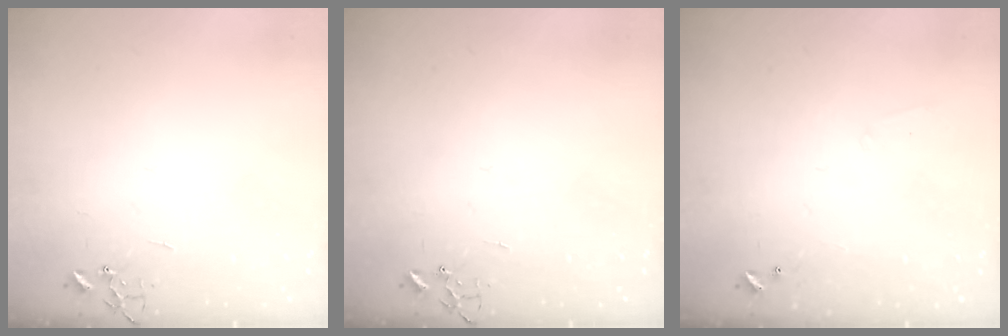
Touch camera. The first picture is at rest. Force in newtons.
{"total": 0.0}
{"total": 5.0, "press": 5.0, "slide": 0.9}